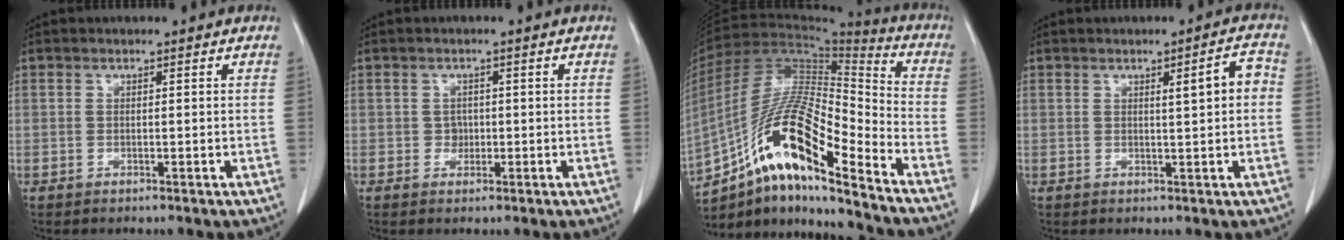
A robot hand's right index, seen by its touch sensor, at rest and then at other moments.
{"total": 1.3, "force": [-0.2, 1.2, 0.5], "torque": [-0.007, 0.004, -0.002]}
{"total": 18.6, "force": [-11.3, 2.6, 14.6], "torque": [-0.285, 0.006, -0.200]}
{"total": 3.9, "force": [0.5, 0.4, 3.9], "torque": [-0.052, 0.009, 0.006]}